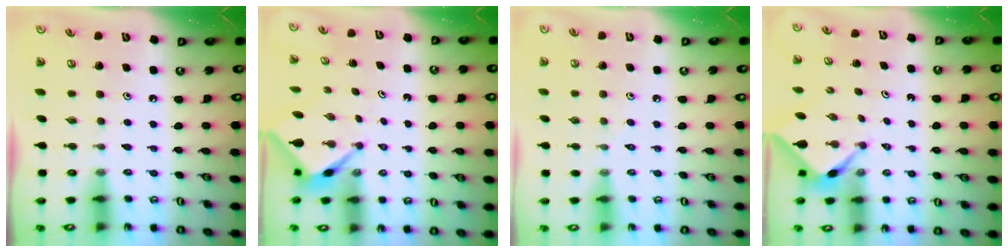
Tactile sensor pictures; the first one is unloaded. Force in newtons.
{"total": 2.5, "press": 2.5, "slide": 0.2}
{"total": 4.1, "press": 4.1, "slide": 0.7}
{"total": 2.3, "press": 2.3, "slide": 0.3}